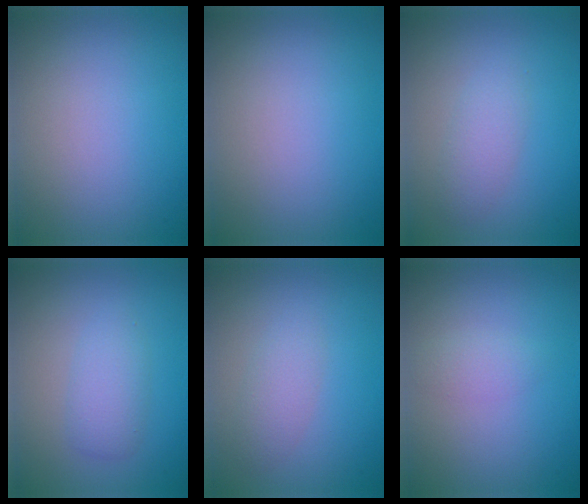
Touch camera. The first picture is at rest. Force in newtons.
{"total": 0.0}
{"total": 2.0, "press": 2.0, "slide": 0.2}
{"total": 2.3, "press": 2.3, "slide": 0.1}
{"total": 1.8, "press": 1.8, "slide": 0.1}
{"total": 1.2, "press": 1.2, "slide": 0.1}